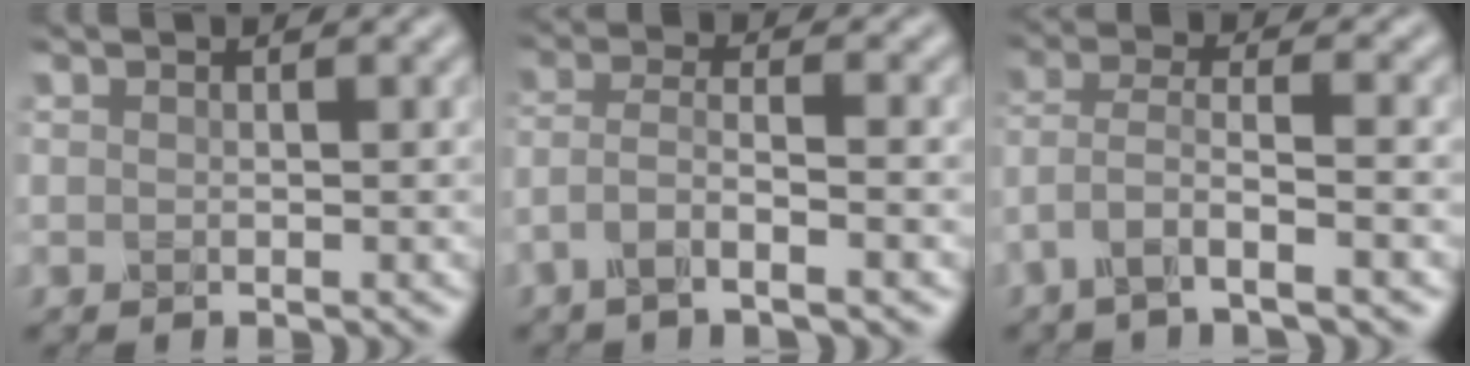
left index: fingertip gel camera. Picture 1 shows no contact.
{"total": 3.9, "force": [-2.2, 0.8, 3.1], "torque": [-0.062, 0.004, -0.050]}
{"total": 4.4, "force": [-2.5, 0.8, 3.5], "torque": [-0.070, 0.003, -0.055]}